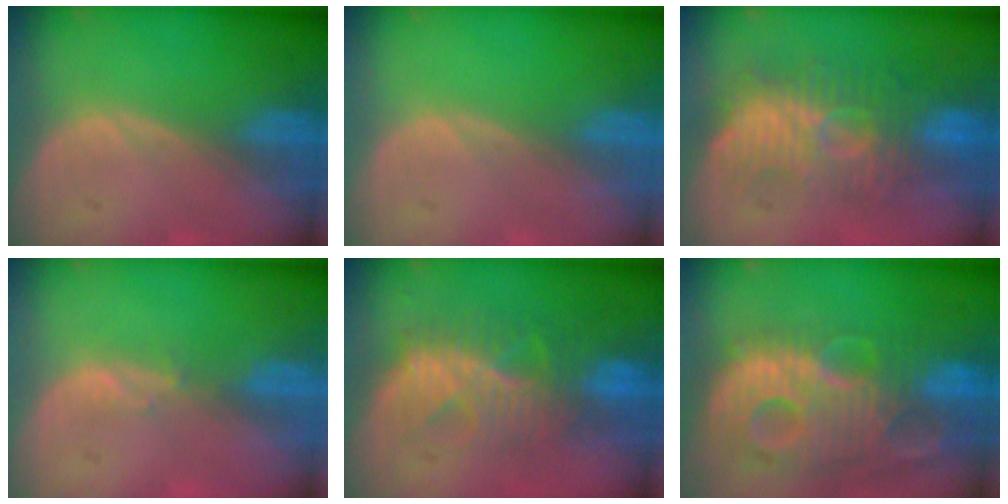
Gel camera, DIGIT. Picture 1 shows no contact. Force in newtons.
{"total": 0.0}
{"total": 9.5, "press": 9.2, "slide": 2.1}
{"total": 1.1, "press": 1.0, "slide": 0.4}
{"total": 9.3, "press": 8.8, "slide": 3.0}
{"total": 13.8, "press": 12.0, "slide": 6.8}